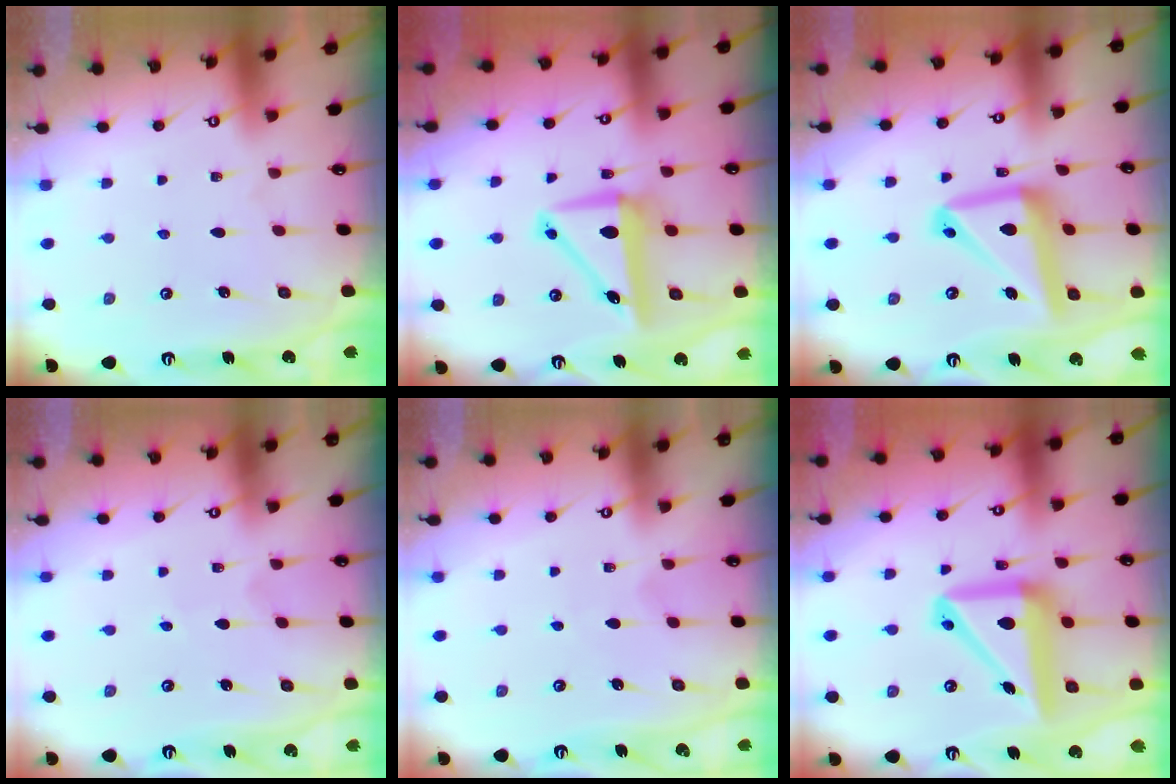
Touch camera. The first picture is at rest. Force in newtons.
{"total": 8.7, "press": 8.4, "slide": 2.1}
{"total": 16.3, "press": 16.2, "slide": 1.8}
{"total": 2.6, "press": 2.6, "slide": 0.3}
{"total": 2.7, "press": 2.7, "slide": 0.3}
{"total": 15.4, "press": 15.3, "slide": 2.3}